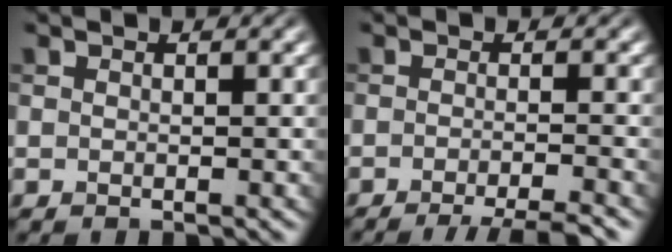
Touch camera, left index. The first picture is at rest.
{"total": 5.4, "force": [-3.8, 0.9, 3.7], "torque": [-0.043, -0.005, -0.060]}